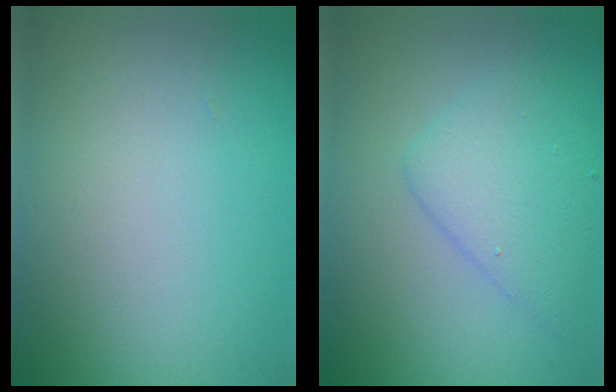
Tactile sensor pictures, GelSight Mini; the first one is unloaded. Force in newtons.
{"total": 3.8, "press": 3.8, "slide": 0.2}